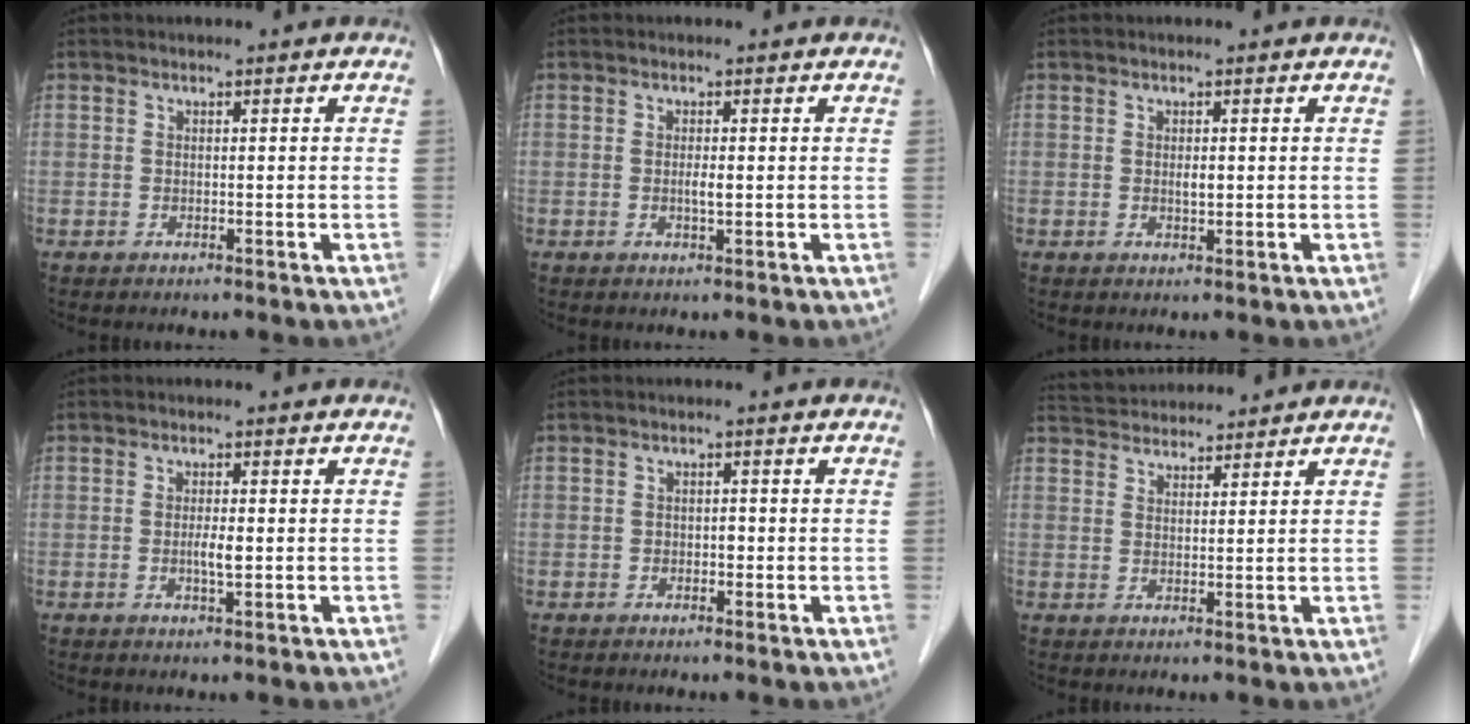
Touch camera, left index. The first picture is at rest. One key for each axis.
{"total": 1.3, "fx": -0.4, "fy": 0.1, "fz": 1.2, "tx": -0.022, "ty": -0.006, "tz": -0.007}
{"total": 1.0, "fx": -0.2, "fy": 0.3, "fz": 0.9, "tx": -0.016, "ty": -0.007, "tz": -0.003}
{"total": 2.1, "fx": -0.6, "fy": 0.2, "fz": 2.0, "tx": -0.039, "ty": -0.006, "tz": -0.008}
{"total": 1.1, "fx": -0.6, "fy": 0.6, "fz": 0.6, "tx": -0.007, "ty": -0.002, "tz": -0.013}
{"total": 7.3, "fx": 7.0, "fy": 1.2, "fz": 1.5, "tx": -0.031, "ty": 0.031, "tz": 0.114}